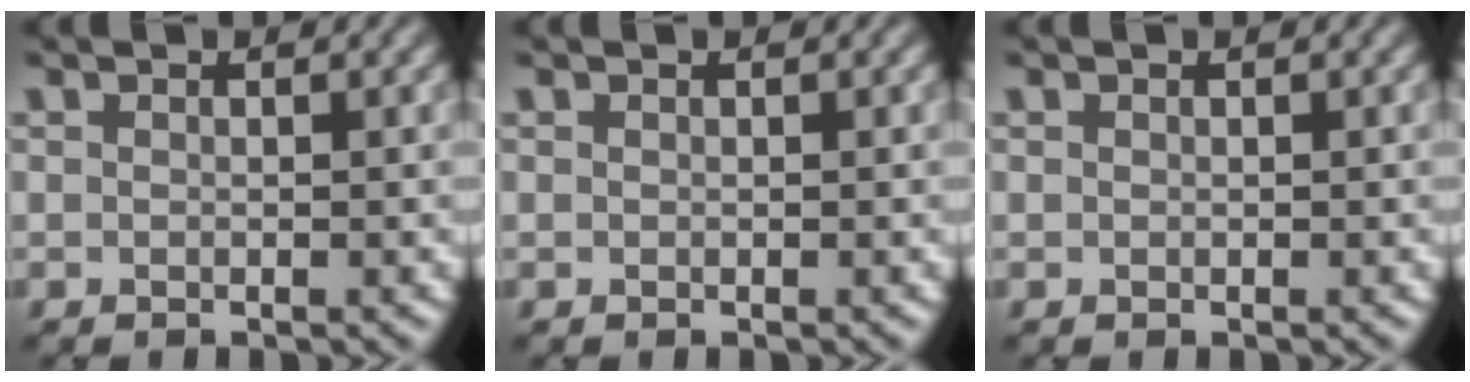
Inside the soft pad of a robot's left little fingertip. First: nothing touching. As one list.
[{"total": 0.5, "force": [0.0, -0.3, -0.5], "torque": [0.004, 0.001, 0.004]}, {"total": 0.9, "force": [0.0, -0.5, -0.7], "torque": [0.004, 0.002, 0.006]}]